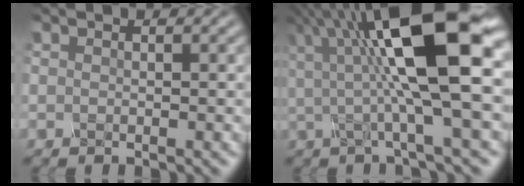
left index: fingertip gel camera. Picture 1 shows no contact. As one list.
[{"total": 13.4, "force": [2.8, 3.2, 12.7], "torque": [-0.200, 0.020, 0.040]}]